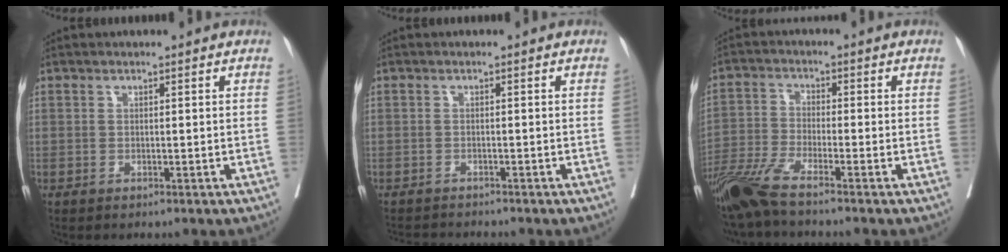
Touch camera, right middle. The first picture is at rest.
{"total": 3.9, "force": [-3.8, 0.1, 0.7], "torque": [-0.007, -0.012, -0.060]}
{"total": 7.7, "force": [-6.3, -0.5, 4.4], "torque": [-0.091, -0.029, -0.127]}